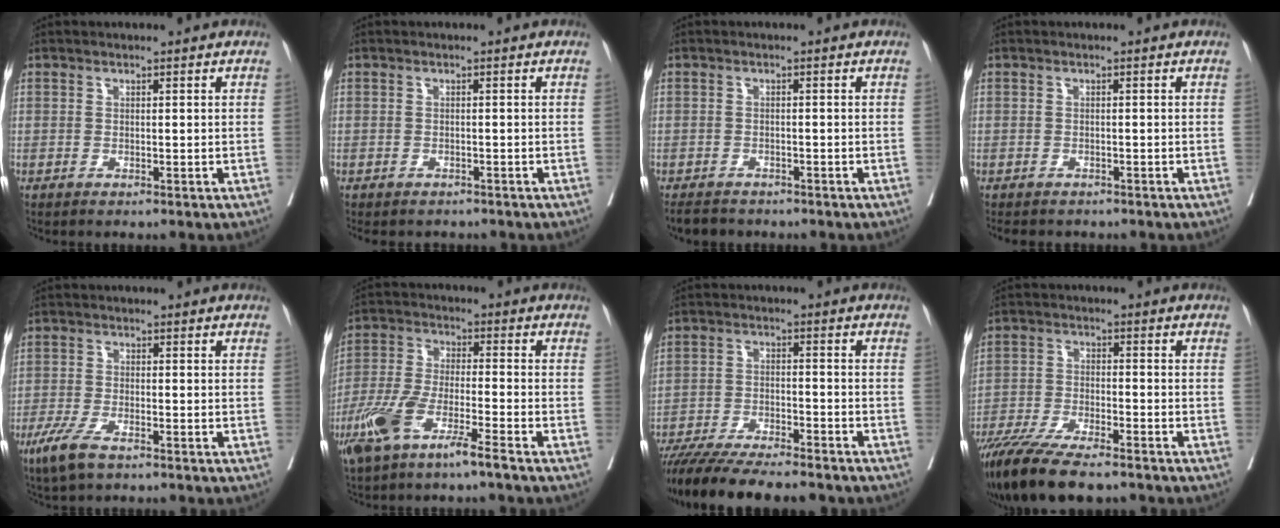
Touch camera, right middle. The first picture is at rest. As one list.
[{"total": 5.1, "force": [-4.4, 2.2, 1.3], "torque": [-0.019, -0.001, -0.054]}, {"total": 4.7, "force": [-4.2, 2.0, 1.2], "torque": [-0.022, -0.007, -0.062]}, {"total": 6.2, "force": [-5.3, 2.4, 2.1], "torque": [-0.036, -0.003, -0.069]}, {"total": 5.1, "force": [-3.3, 1.4, 3.7], "torque": [-0.082, -0.011, -0.060]}, {"total": 9.8, "force": [-6.0, 1.3, 7.6], "torque": [-0.163, -0.012, -0.118]}, {"total": 16.2, "force": [-14.3, 2.1, 7.5], "torque": [-0.123, -0.022, -0.221]}, {"total": 14.2, "force": [-11.6, 2.6, 7.8], "torque": [-0.137, -0.035, -0.194]}]